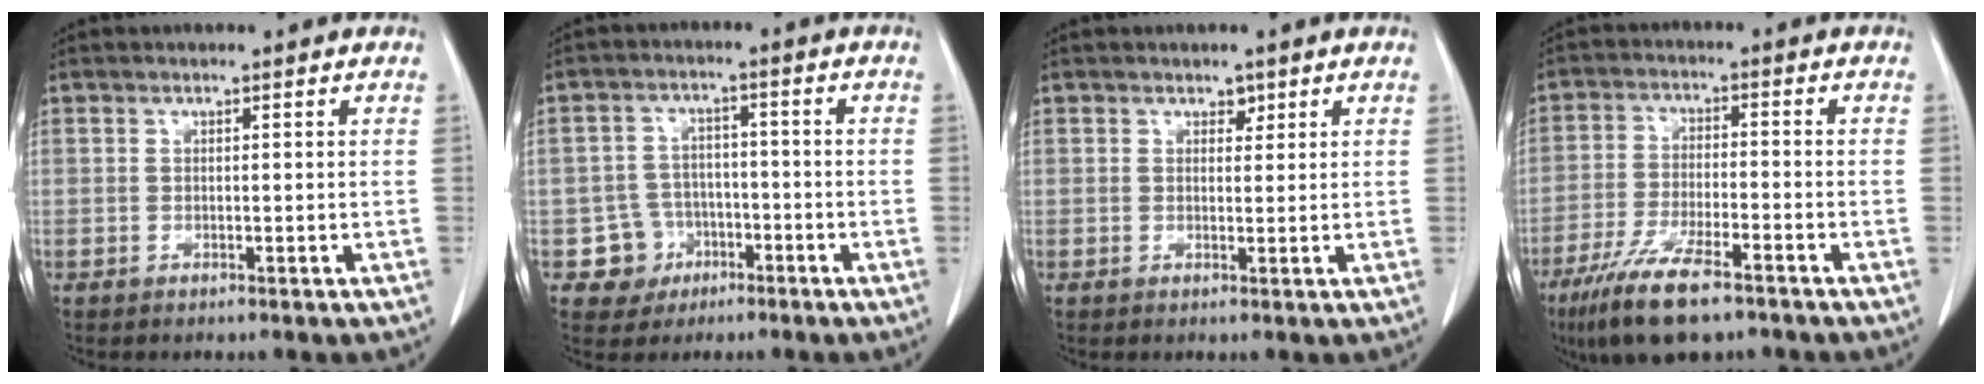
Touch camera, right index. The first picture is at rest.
{"total": 5.6, "force": [-2.5, 5.0, 0.4], "torque": [0.003, 0.015, -0.036]}
{"total": 1.2, "force": [0.8, 0.8, 0.5], "torque": [-0.002, -0.003, 0.010]}
{"total": 11.3, "force": [-7.8, 2.5, 7.9], "torque": [-0.148, -0.023, -0.135]}